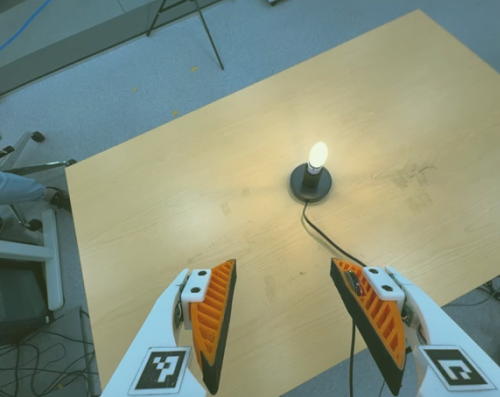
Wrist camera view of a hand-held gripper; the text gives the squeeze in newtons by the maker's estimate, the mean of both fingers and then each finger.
{"total": 0.0}